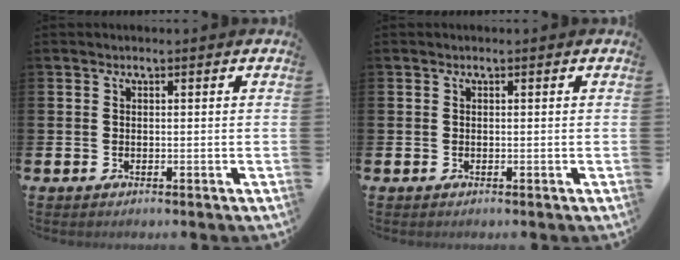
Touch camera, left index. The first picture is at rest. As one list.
[{"total": 0.0}]